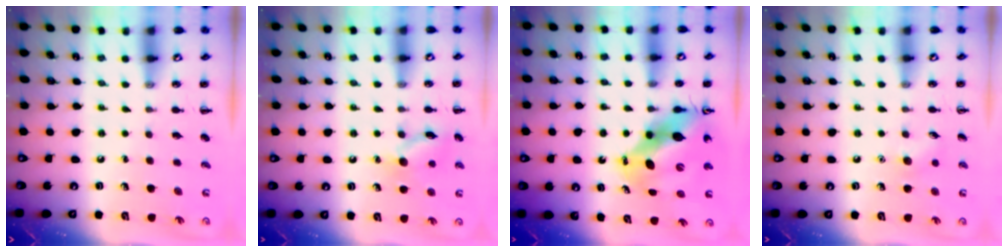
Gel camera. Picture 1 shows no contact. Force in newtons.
{"total": 10.2, "press": 10.2, "slide": 0.5}
{"total": 12.4, "press": 11.7, "slide": 3.9}
{"total": 5.5, "press": 5.2, "slide": 1.6}